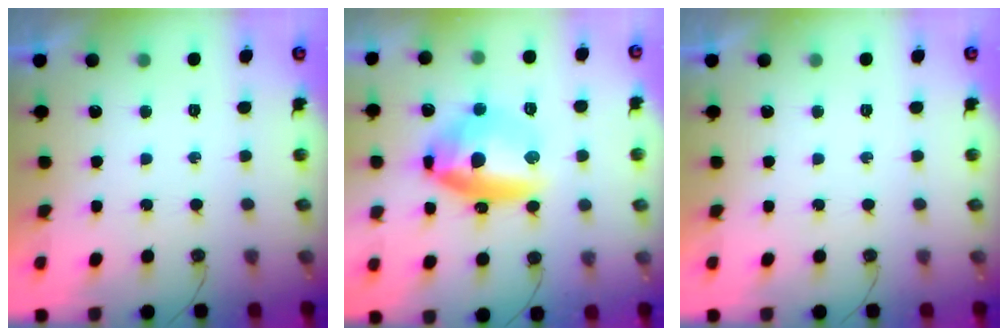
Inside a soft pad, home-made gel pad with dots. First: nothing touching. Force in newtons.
{"total": 15.4, "press": 15.2, "slide": 2.2}
{"total": 0.0}